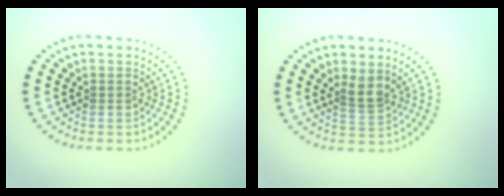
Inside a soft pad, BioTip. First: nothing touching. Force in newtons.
{"total": 1.9, "press": 1.4, "slide": 1.3}